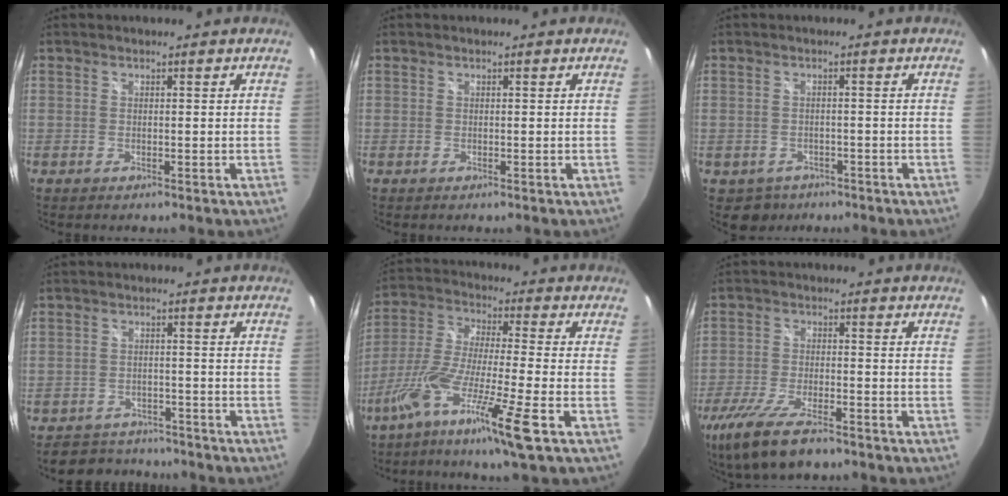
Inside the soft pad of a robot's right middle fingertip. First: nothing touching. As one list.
[{"total": 0.0}, {"total": 3.7, "force": [-2.2, 2.9, 0.5], "torque": [-0.022, -0.001, -0.028]}, {"total": 6.8, "force": [-6.2, 2.7, 0.5], "torque": [-0.020, 0.017, -0.089]}, {"total": 14.5, "force": [-7.9, -0.3, 12.1], "torque": [-0.245, -0.021, -0.156]}, {"total": 12.8, "force": [-9.3, 3.6, 8.1], "torque": [-0.188, -0.045, -0.170]}]